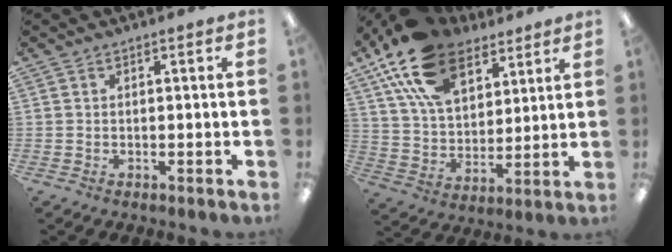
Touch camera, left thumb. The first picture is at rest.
{"total": 19.3, "force": [12.0, 11.0, 10.4], "torque": [-0.192, -0.044, 0.219]}